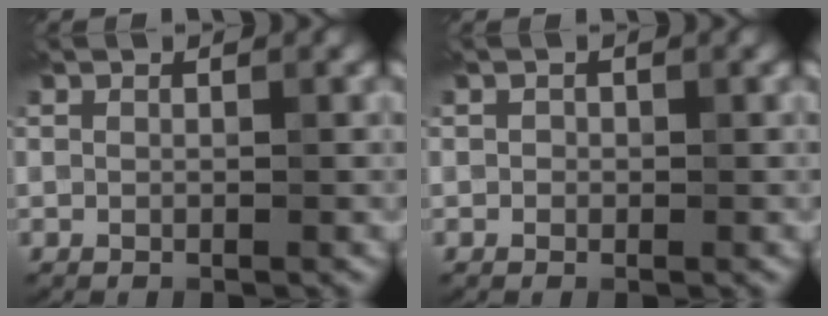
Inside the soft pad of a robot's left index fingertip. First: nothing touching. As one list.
[{"total": 0.6, "force": [-0.1, 0.6, 0.0], "torque": [0.004, 0.003, -0.003]}]